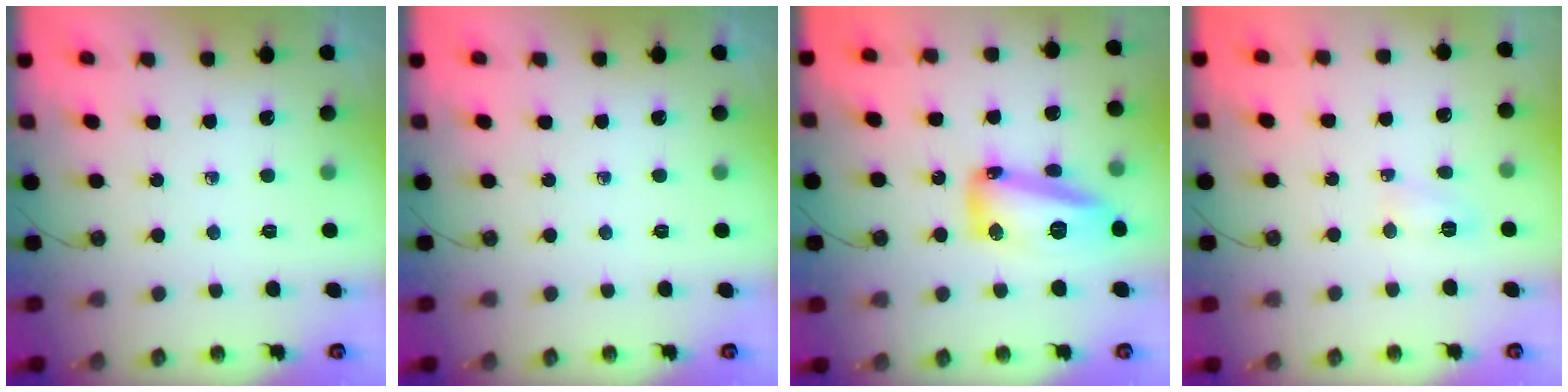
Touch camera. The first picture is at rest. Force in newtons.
{"total": 0.0}
{"total": 23.5, "press": 20.6, "slide": 11.3}
{"total": 3.7, "press": 3.7, "slide": 0.7}